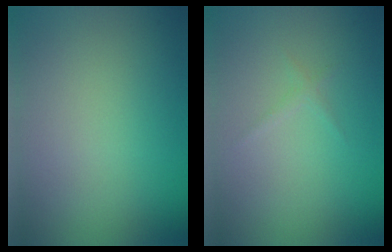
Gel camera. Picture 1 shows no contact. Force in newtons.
{"total": 0.6, "press": 0.6, "slide": 0.1}